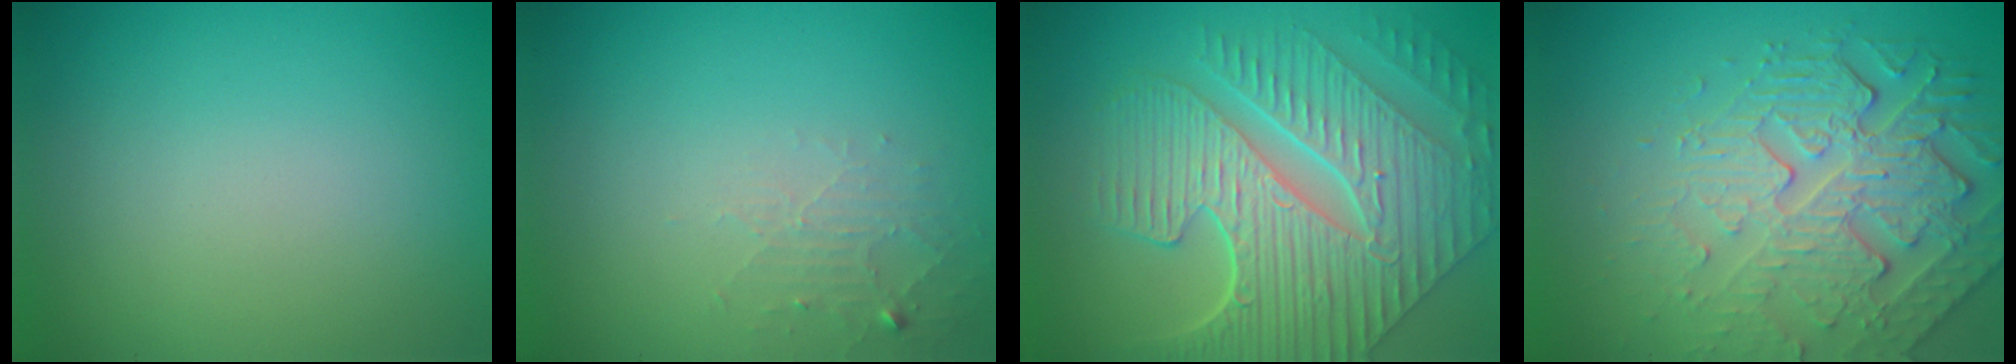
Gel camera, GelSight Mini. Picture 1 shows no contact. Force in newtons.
{"total": 1.7, "press": 1.7, "slide": 0.3}
{"total": 10.4, "press": 7.3, "slide": 7.4}
{"total": 5.5, "press": 4.8, "slide": 2.6}